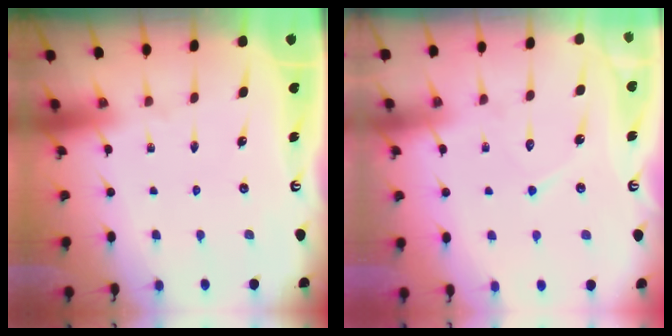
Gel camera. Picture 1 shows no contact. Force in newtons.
{"total": 6.6, "press": 6.6, "slide": 0.6}